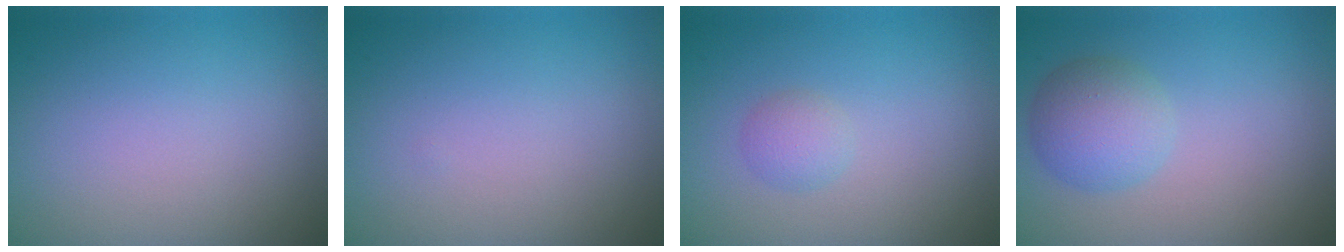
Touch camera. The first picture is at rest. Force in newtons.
{"total": 0.0}
{"total": 1.4, "press": 1.4, "slide": 0.1}
{"total": 3.6, "press": 3.6, "slide": 0.1}